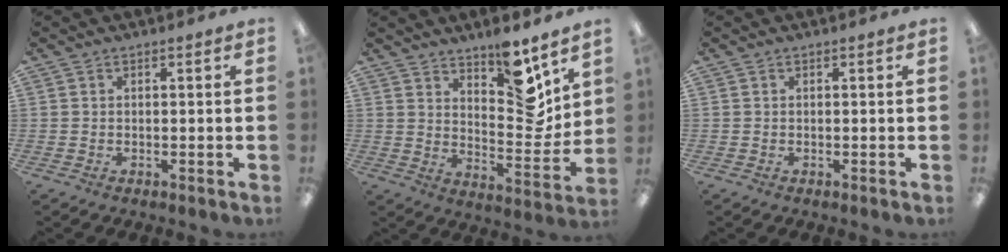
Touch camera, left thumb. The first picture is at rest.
{"total": 11.9, "force": [9.3, 4.3, 6.1], "torque": [-0.060, -0.084, 0.161]}
{"total": 0.0}